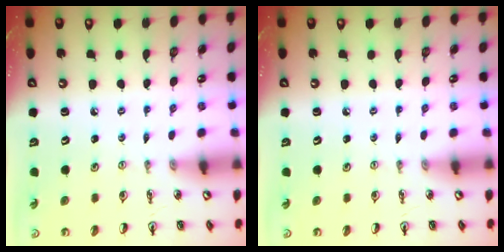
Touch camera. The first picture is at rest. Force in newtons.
{"total": 0.0}